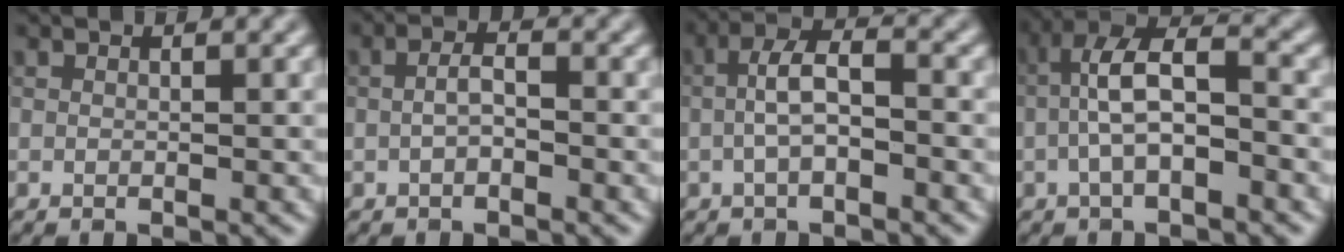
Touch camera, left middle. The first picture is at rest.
{"total": 1.7, "force": [-0.3, 0.9, 1.5], "torque": [-0.034, 0.007, -0.009]}
{"total": 3.5, "force": [-0.6, 1.5, 3.1], "torque": [-0.065, 0.013, -0.017]}
{"total": 5.5, "force": [-1.2, 2.2, 4.9], "torque": [-0.098, 0.018, -0.028]}